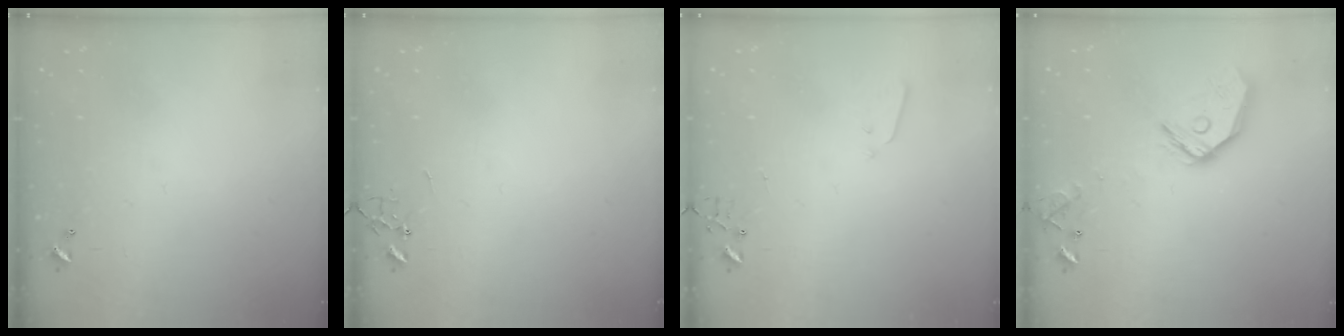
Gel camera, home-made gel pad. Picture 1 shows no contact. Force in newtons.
{"total": 0.0}
{"total": 2.1, "press": 2.1, "slide": 0.3}
{"total": 14.6, "press": 14.4, "slide": 1.8}